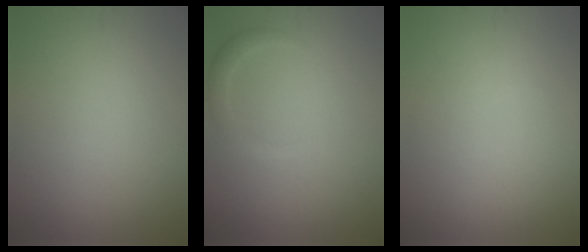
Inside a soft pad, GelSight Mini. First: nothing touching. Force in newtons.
{"total": 1.4, "press": 1.4, "slide": 0.1}
{"total": 0.0}